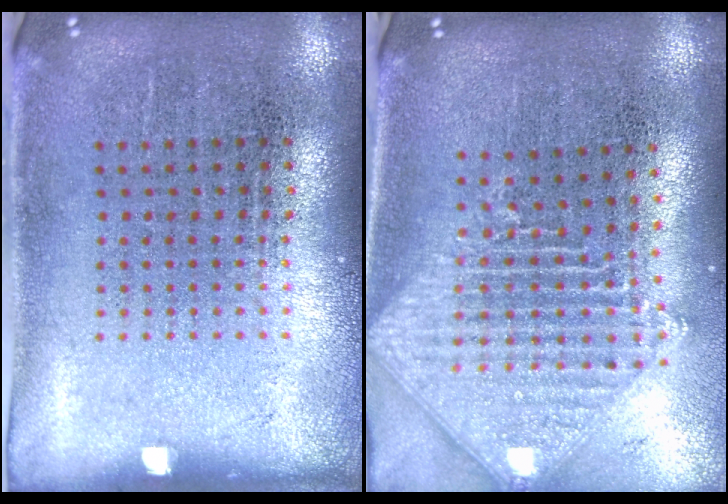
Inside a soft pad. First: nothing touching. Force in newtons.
{"total": 2.3, "press": 1.8, "slide": 1.4}